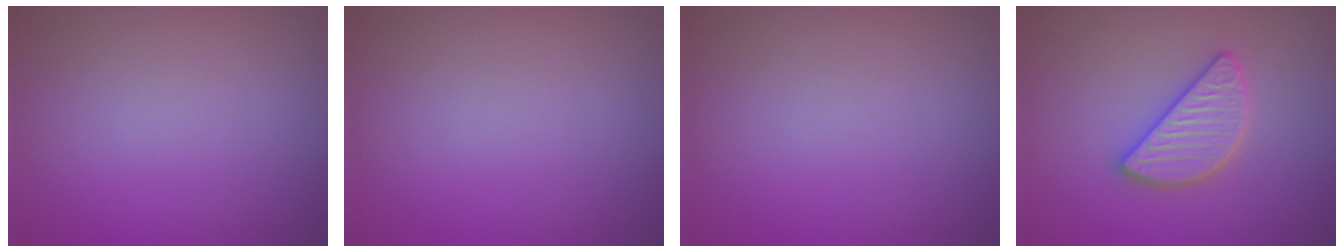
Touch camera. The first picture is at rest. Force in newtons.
{"total": 0.0}
{"total": 0.0}
{"total": 3.3, "press": 3.3, "slide": 0.3}